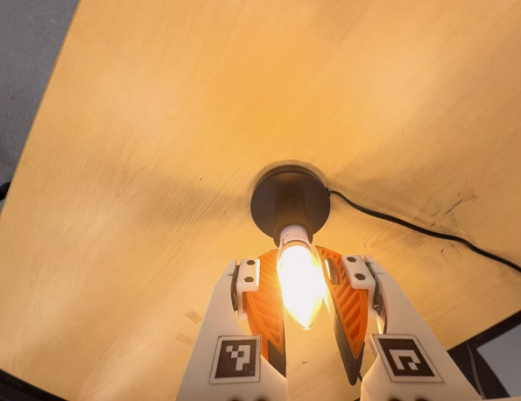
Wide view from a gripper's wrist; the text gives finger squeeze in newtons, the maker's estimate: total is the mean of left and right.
{"total": 13.9, "left": 12.6, "right": 15.1}